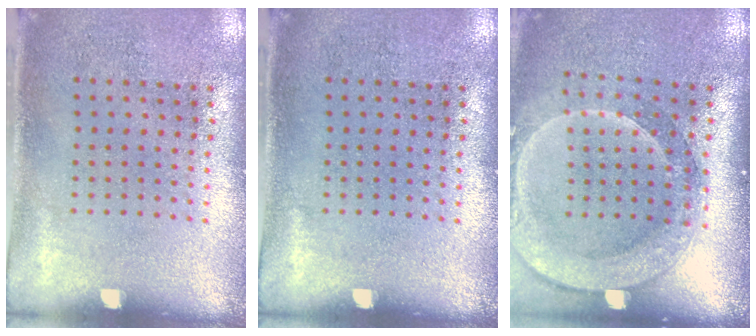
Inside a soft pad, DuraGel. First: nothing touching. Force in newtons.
{"total": 0.0}
{"total": 2.3, "press": 1.8, "slide": 1.4}